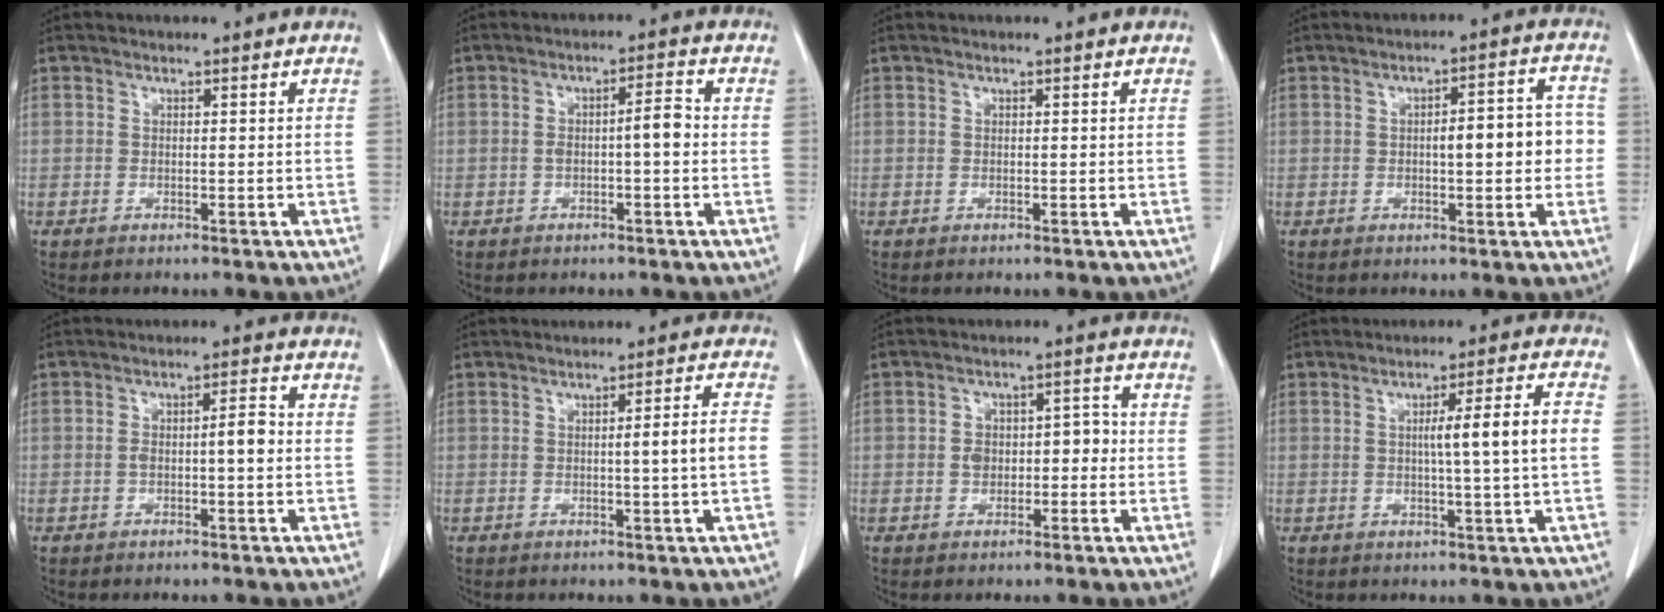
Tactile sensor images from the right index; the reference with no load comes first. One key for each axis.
{"total": 4.3, "fx": -0.4, "fy": 0.8, "fz": 4.2, "tx": -0.074, "ty": 0.017, "tz": -0.003}
{"total": 0.0}
{"total": 8.0, "fx": -0.1, "fy": 2.3, "fz": 7.7, "tx": -0.102, "ty": 0.024, "tz": 0.001}
{"total": 4.1, "fx": -0.3, "fy": 0.9, "fz": 4.0, "tx": -0.072, "ty": 0.015, "tz": -0.003}
{"total": 4.7, "fx": -0.3, "fy": -0.7, "fz": 4.6, "tx": -0.067, "ty": 0.003, "tz": -0.005}
{"total": 5.0, "fx": -0.5, "fy": 3.2, "fz": 3.7, "tx": -0.059, "ty": 0.030, "tz": -0.004}
{"total": 7.9, "fx": 0.3, "fy": -0.9, "fz": 7.8, "tx": -0.120, "ty": 0.003, "tz": 0.006}